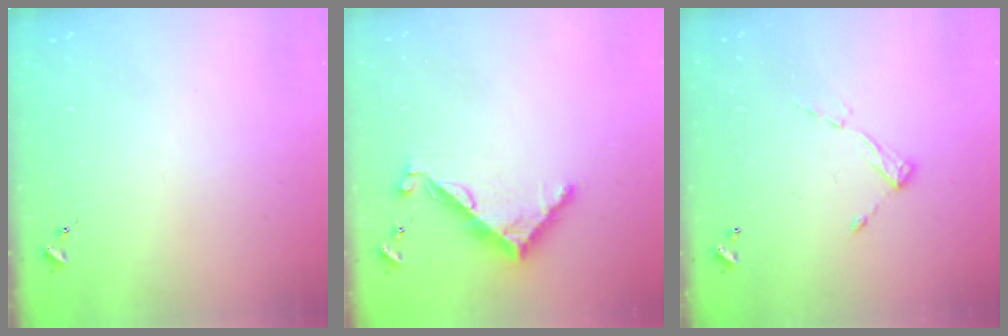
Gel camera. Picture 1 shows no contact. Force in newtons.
{"total": 7.9, "press": 7.9, "slide": 0.1}
{"total": 6.5, "press": 6.4, "slide": 0.6}